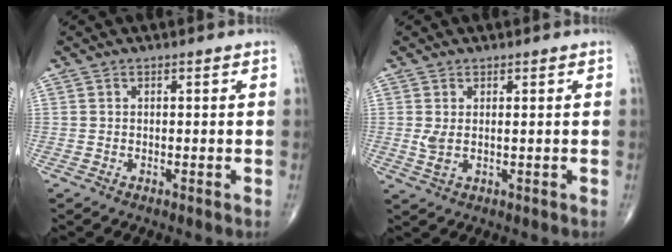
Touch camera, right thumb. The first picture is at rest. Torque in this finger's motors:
{"motor_torque": [0.02, 0.03, 0.06, 0.26, 0.12]}